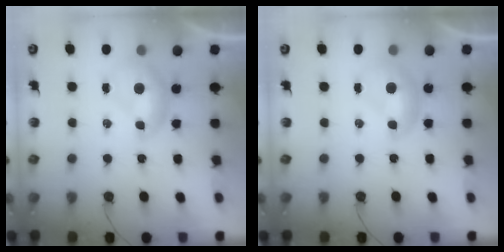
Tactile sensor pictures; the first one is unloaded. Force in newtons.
{"total": 0.0}